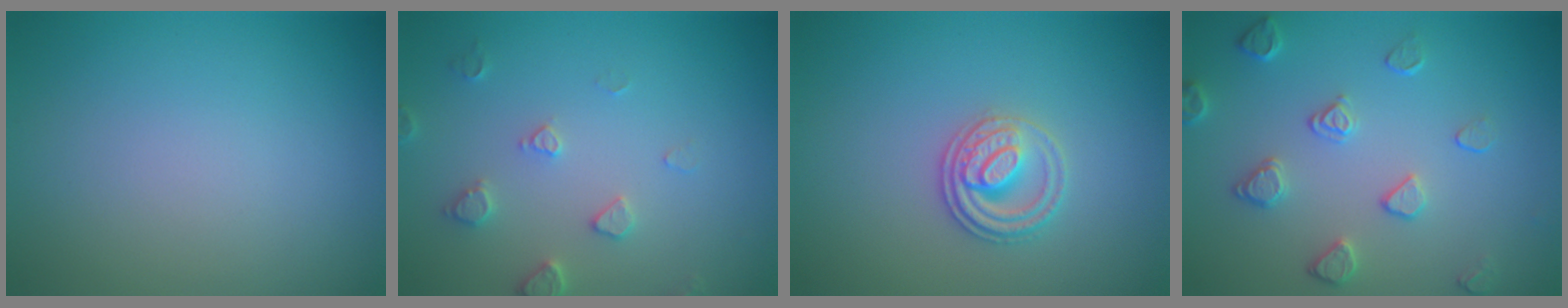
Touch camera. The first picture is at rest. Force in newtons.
{"total": 2.2, "press": 2.2, "slide": 0.4}
{"total": 2.7, "press": 2.5, "slide": 0.9}
{"total": 2.4, "press": 1.9, "slide": 1.4}